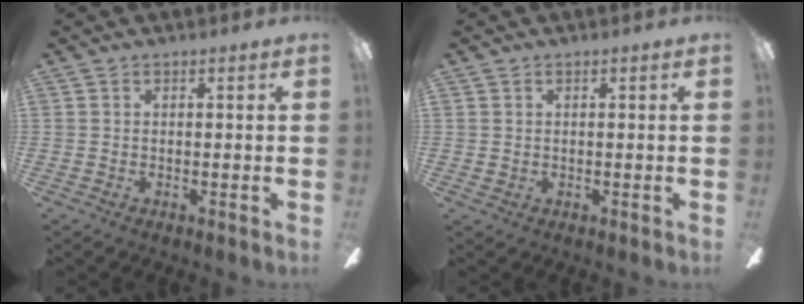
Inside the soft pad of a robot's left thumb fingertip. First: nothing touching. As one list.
[{"total": 0.6, "force": [0.5, 0.3, 0.0], "torque": [-0.001, 0.003, 0.009]}]